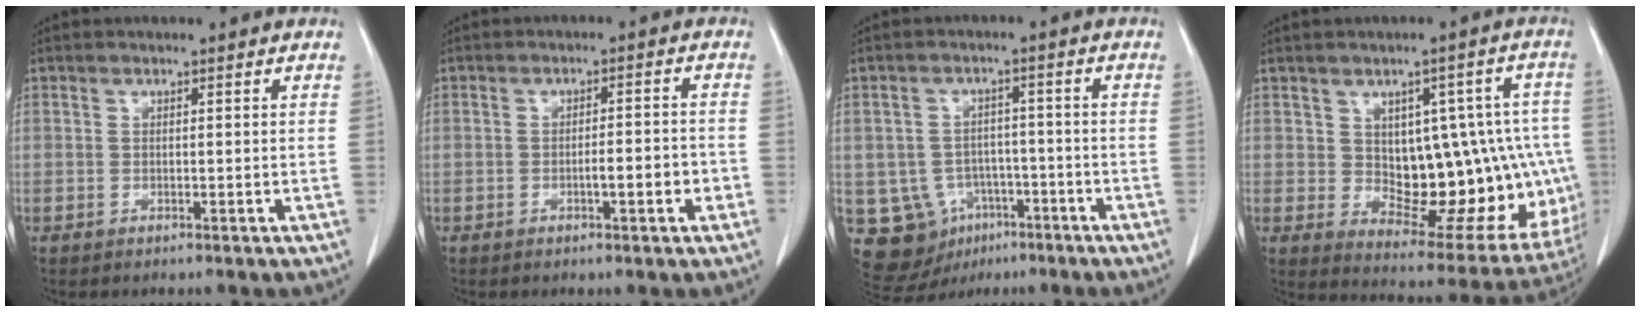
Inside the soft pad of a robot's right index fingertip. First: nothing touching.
{"total": 3.9, "force": [-1.4, 0.8, 3.6], "torque": [-0.051, 0.006, -0.019]}
{"total": 10.5, "force": [-4.0, 9.2, 3.2], "torque": [-0.067, 0.020, -0.043]}
{"total": 18.6, "force": [-0.4, 8.5, 16.5], "torque": [-0.161, 0.025, 0.024]}